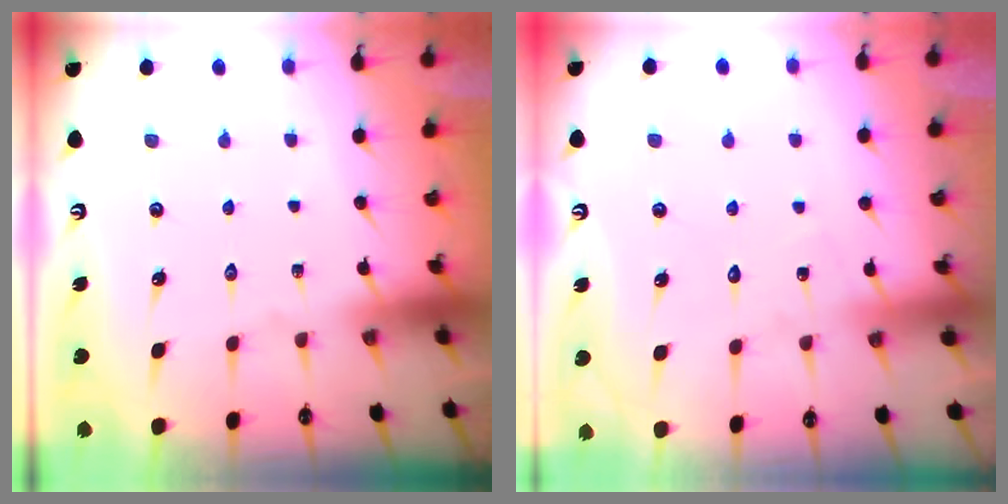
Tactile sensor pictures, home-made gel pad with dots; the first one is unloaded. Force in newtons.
{"total": 5.2, "press": 5.2, "slide": 0.4}